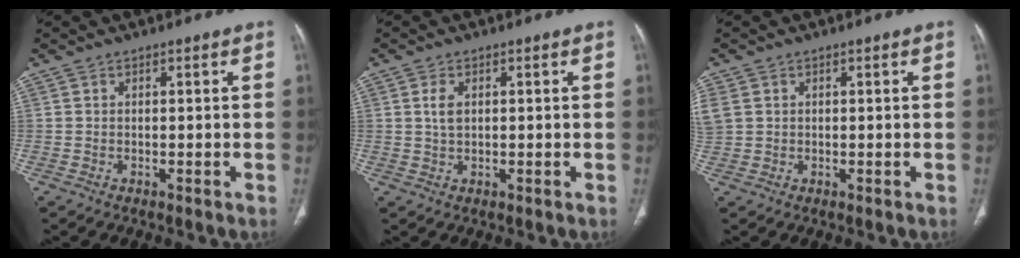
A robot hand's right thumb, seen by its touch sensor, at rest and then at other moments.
{"total": 2.5, "force": [0.7, 1.5, 1.9], "torque": [-0.038, -0.001, 0.015]}
{"total": 5.6, "force": [1.2, 4.7, 2.9], "torque": [-0.100, 0.013, 0.036]}